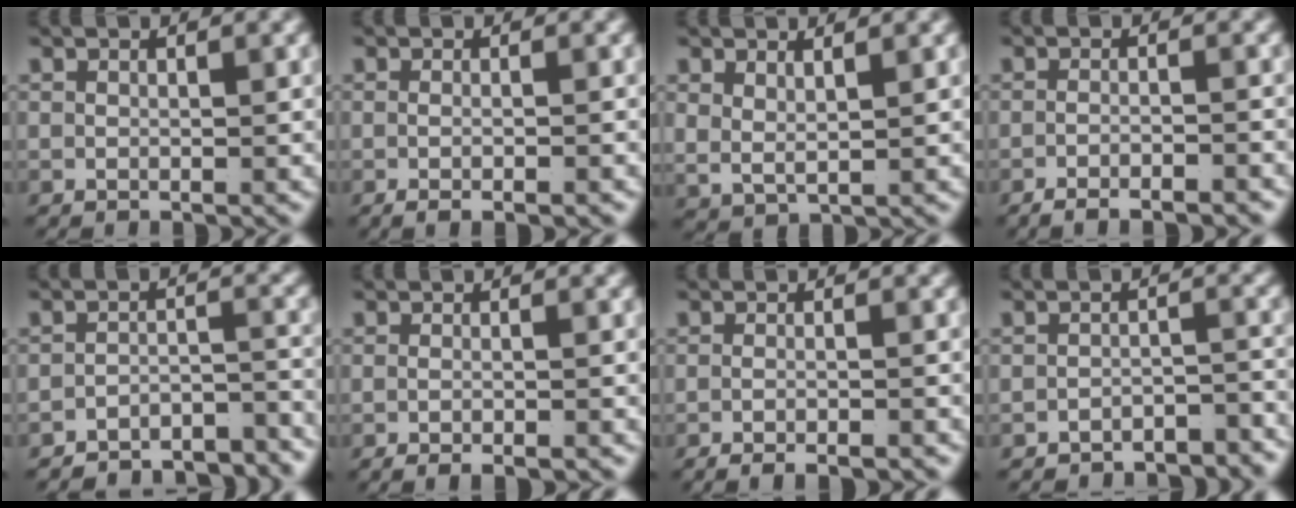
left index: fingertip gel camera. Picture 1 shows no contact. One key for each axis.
{"total": 1.9, "fx": -1.5, "fy": -0.2, "fz": 1.1, "tx": -0.021, "ty": -0.005, "tz": -0.019}
{"total": 2.2, "fx": 1.4, "fy": 1.2, "fz": 1.3, "tx": -0.040, "ty": -0.014, "tz": 0.041}
{"total": 3.3, "fx": -3.1, "fy": 0.3, "fz": 1.0, "tx": -0.014, "ty": -0.006, "tz": -0.050}
{"total": 8.2, "fx": -7.7, "fy": 1.7, "fz": 1.9, "tx": -0.011, "ty": -0.021, "tz": -0.117}
{"total": 2.5, "fx": -2.0, "fy": 0.2, "fz": 1.4, "tx": -0.023, "ty": -0.007, "tz": -0.028}
{"total": 3.1, "fx": -2.8, "fy": 0.3, "fz": 1.4, "tx": -0.025, "ty": -0.008, "tz": -0.041}
{"total": 4.6, "fx": -4.5, "fy": 0.6, "fz": 0.8, "tx": -0.002, "ty": -0.011, "tz": -0.069}